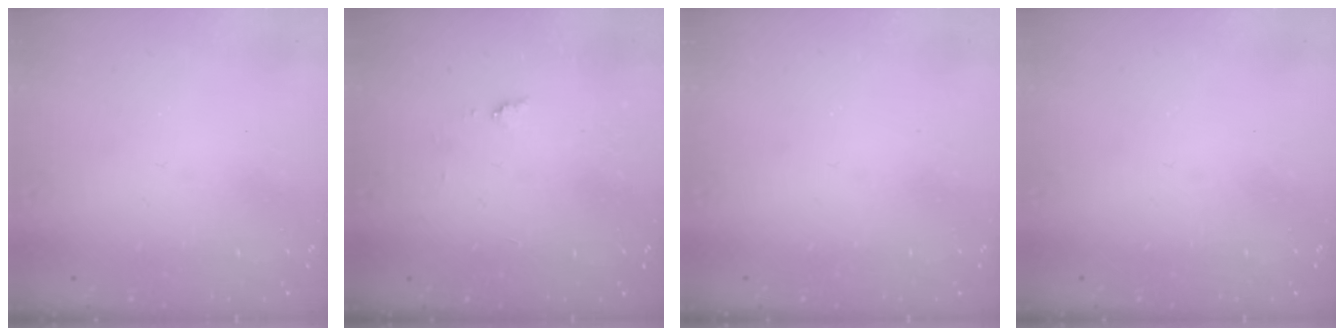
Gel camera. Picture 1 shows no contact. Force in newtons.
{"total": 4.6, "press": 4.6, "slide": 0.4}
{"total": 0.0}
{"total": 0.0}